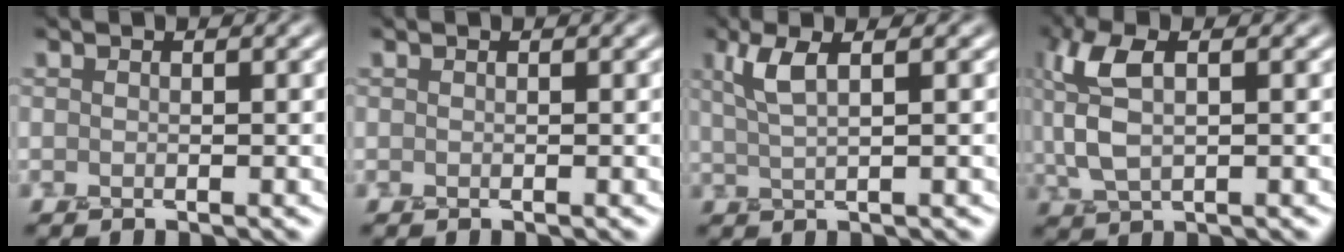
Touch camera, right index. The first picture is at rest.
{"total": 0.0}
{"total": 3.3, "force": [1.4, 1.0, 2.8], "torque": [-0.046, 0.004, 0.024]}
{"total": 6.0, "force": [1.5, 2.8, 5.0], "torque": [-0.118, 0.008, 0.025]}